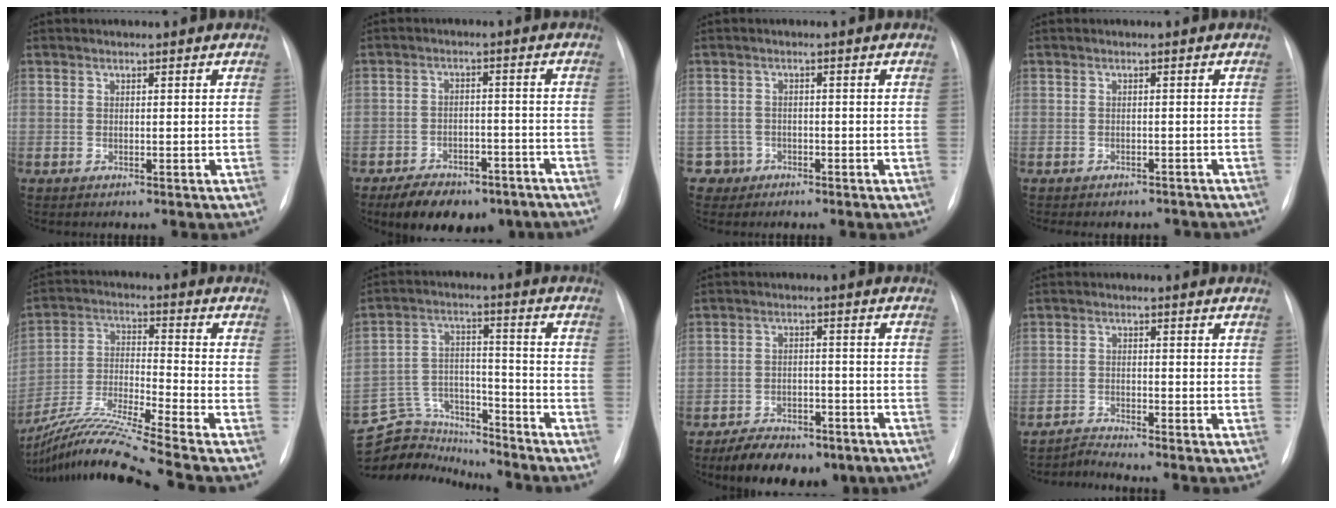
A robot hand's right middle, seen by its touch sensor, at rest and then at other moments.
{"total": 12.0, "force": [-9.0, 5.6, 5.7], "torque": [-0.077, 0.008, -0.129]}
{"total": 2.7, "force": [-1.5, 2.1, -0.8], "torque": [0.019, 0.012, -0.027]}
{"total": 5.7, "force": [-5.0, 2.6, 1.1], "torque": [-0.008, 0.010, -0.054]}
{"total": 16.5, "force": [-14.0, -2.4, 8.4], "torque": [-0.179, -0.018, -0.256]}
{"total": 12.6, "force": [-12.3, 2.9, 0.0], "torque": [-0.009, 0.049, -0.210]}
{"total": 11.4, "force": [-8.3, 5.2, 5.8], "torque": [-0.080, 0.004, -0.121]}
{"total": 2.6, "force": [-2.2, -1.0, -0.7], "torque": [0.013, -0.017, -0.043]}